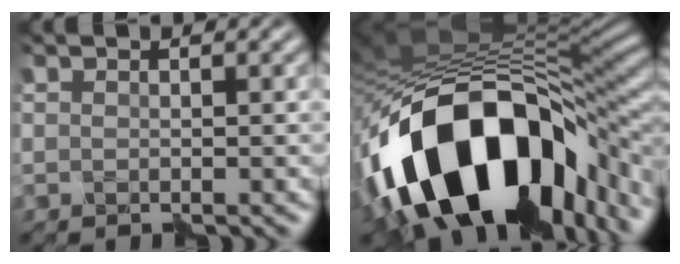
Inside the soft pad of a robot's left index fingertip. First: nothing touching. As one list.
[{"total": 18.9, "force": [-6.5, 10.6, 14.2], "torque": [-0.261, -0.015, -0.089]}]